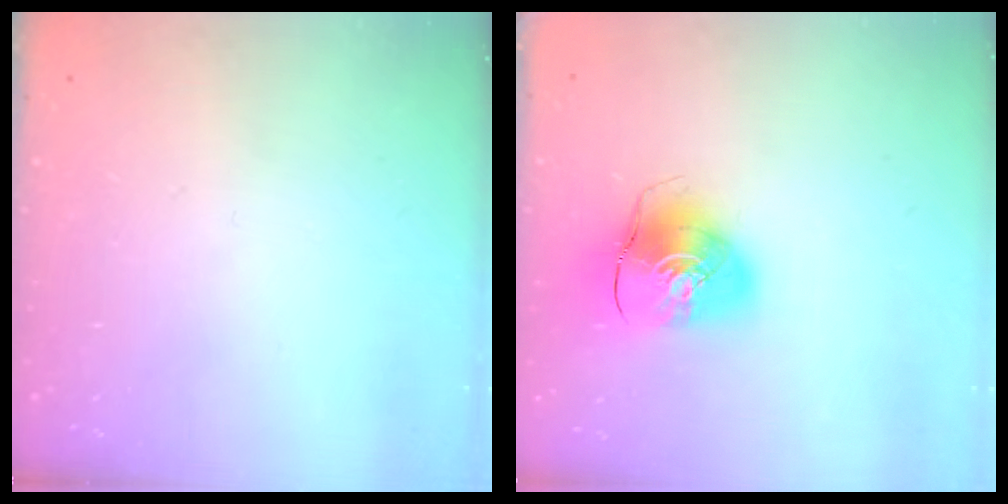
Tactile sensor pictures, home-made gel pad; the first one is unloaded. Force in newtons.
{"total": 10.8, "press": 10.7, "slide": 1.5}